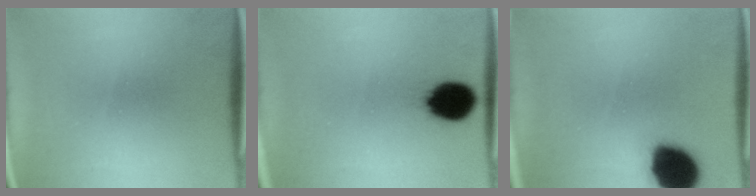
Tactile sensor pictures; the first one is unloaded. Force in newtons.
{"total": 10.4}
{"total": 13.9}